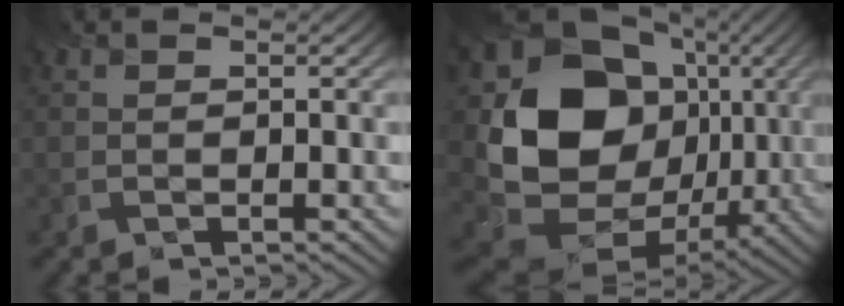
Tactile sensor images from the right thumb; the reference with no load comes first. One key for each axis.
{"total": 19.2, "fx": 1.3, "fy": 15.6, "fz": 11.0, "tx": -0.247, "ty": -0.038, "tz": 0.041}